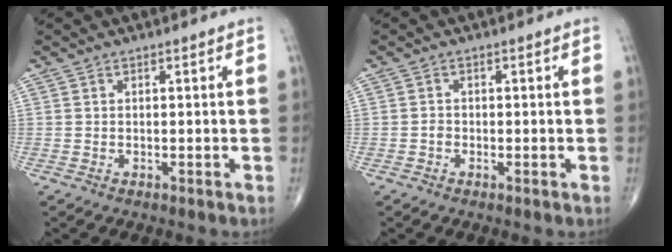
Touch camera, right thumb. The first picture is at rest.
{"total": 1.0, "force": [-0.4, 0.8, 0.5], "torque": [-0.006, 0.002, -0.012]}